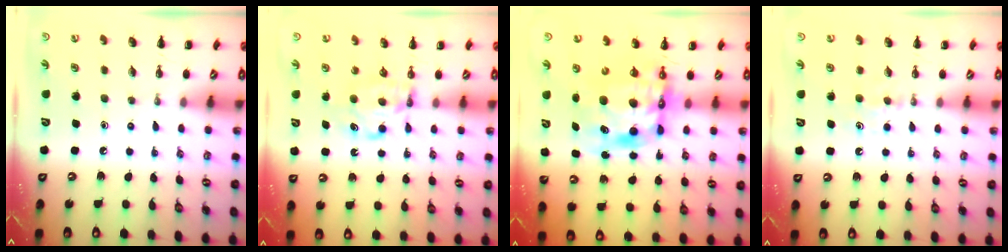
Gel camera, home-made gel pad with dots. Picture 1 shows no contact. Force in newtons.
{"total": 6.4, "press": 6.4, "slide": 0.5}
{"total": 11.9, "press": 11.6, "slide": 2.4}
{"total": 3.9, "press": 3.7, "slide": 1.3}